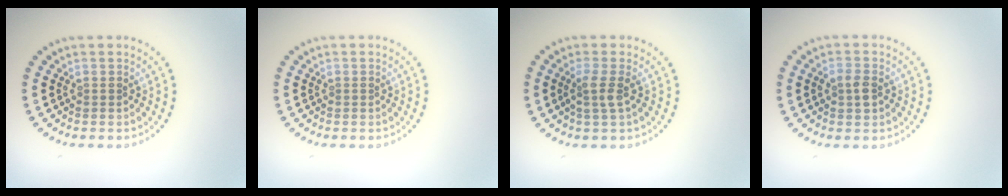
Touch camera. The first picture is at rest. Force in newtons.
{"total": 0.0}
{"total": 1.8, "press": 1.4, "slide": 1.1}
{"total": 1.7, "press": 1.7, "slide": 0.2}